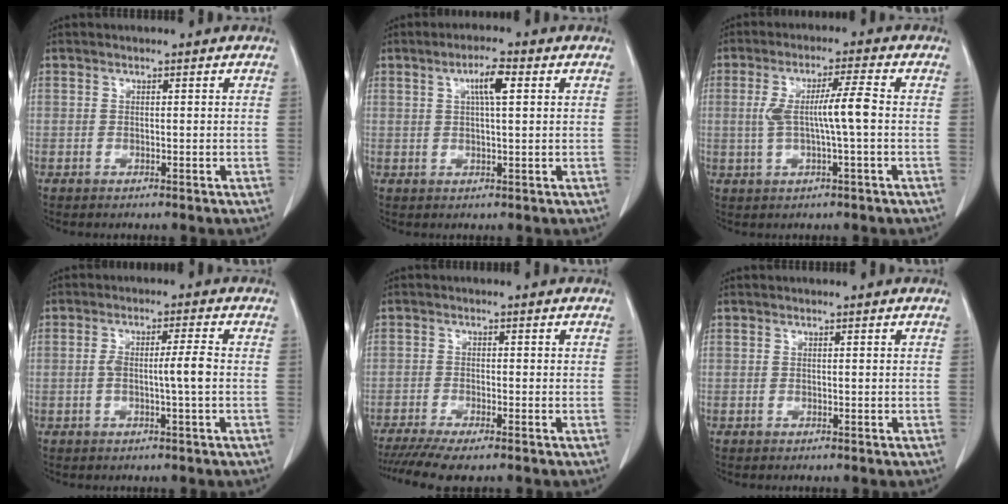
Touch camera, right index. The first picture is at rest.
{"total": 4.5, "force": [1.5, 0.6, 4.1], "torque": [-0.073, 0.005, 0.026]}
{"total": 6.9, "force": [-0.1, 0.1, 6.9], "torque": [-0.130, 0.009, -0.002]}
{"total": 4.4, "force": [-0.5, -0.1, 4.4], "torque": [-0.079, 0.009, -0.007]}
{"total": 6.2, "force": [-4.8, 0.8, 3.8], "torque": [-0.062, -0.012, -0.083]}
{"total": 0.0}